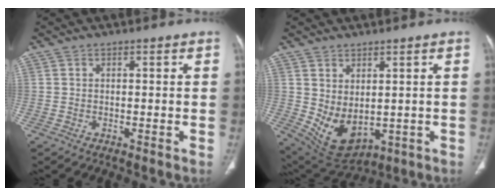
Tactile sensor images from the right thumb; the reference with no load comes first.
{"total": 9.0, "force": [0.1, 5.7, 7.0], "torque": [-0.109, -0.013, 0.037]}